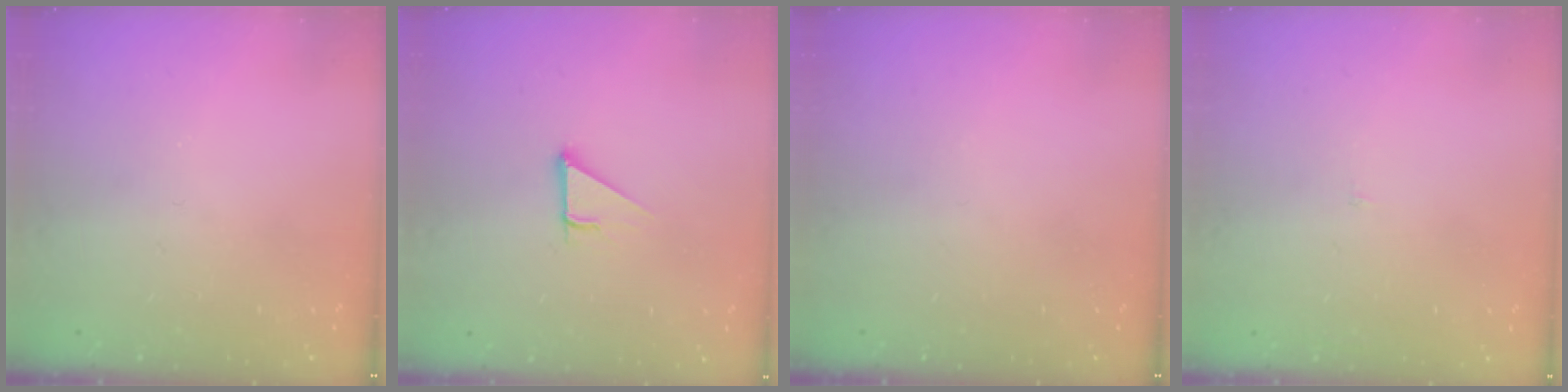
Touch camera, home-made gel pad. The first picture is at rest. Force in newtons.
{"total": 2.9, "press": 2.9, "slide": 0.1}
{"total": 0.0}
{"total": 2.0, "press": 2.0, "slide": 0.1}